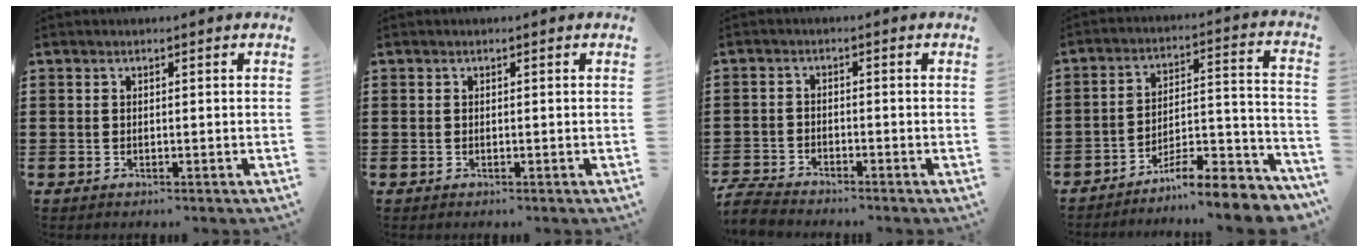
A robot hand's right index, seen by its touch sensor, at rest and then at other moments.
{"total": 0.0}
{"total": 3.2, "force": [-3.1, 0.3, 0.4], "torque": [-0.024, -0.004, -0.070]}
{"total": 8.6, "force": [-7.8, 1.0, 3.5], "torque": [-0.042, 0.017, -0.149]}